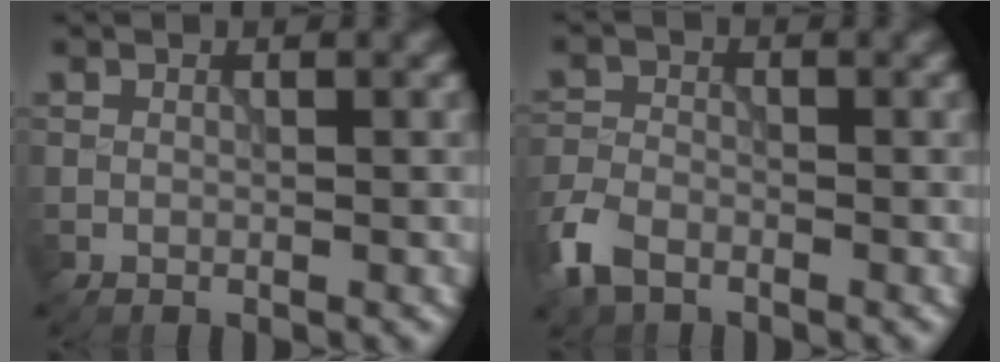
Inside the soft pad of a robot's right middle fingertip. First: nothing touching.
{"total": 4.1, "force": [-2.8, 2.2, 2.0], "torque": [-0.050, -0.007, -0.069]}